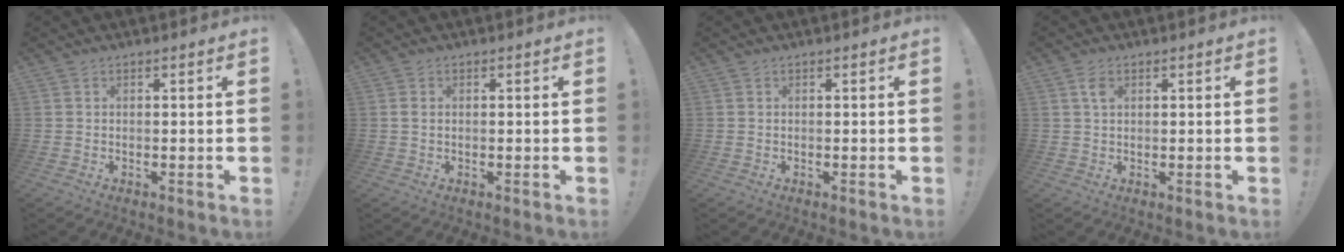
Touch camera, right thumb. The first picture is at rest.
{"total": 1.0, "force": [0.2, 0.6, 0.7], "torque": [-0.016, 0.004, 0.003]}
{"total": 0.0}
{"total": 2.9, "force": [1.2, 1.6, 2.1], "torque": [-0.033, -0.001, 0.018]}